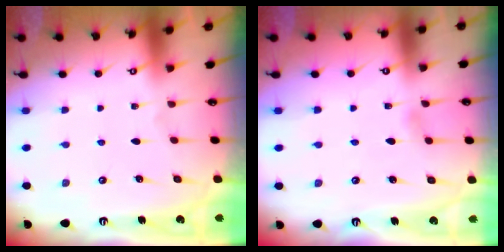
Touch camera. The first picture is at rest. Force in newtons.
{"total": 2.9, "press": 2.9, "slide": 0.4}